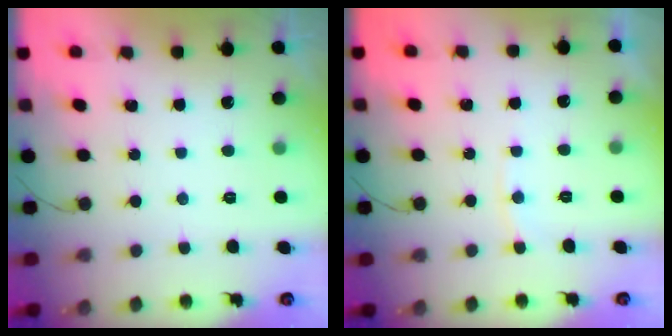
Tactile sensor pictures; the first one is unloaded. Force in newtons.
{"total": 4.3, "press": 4.3, "slide": 0.7}